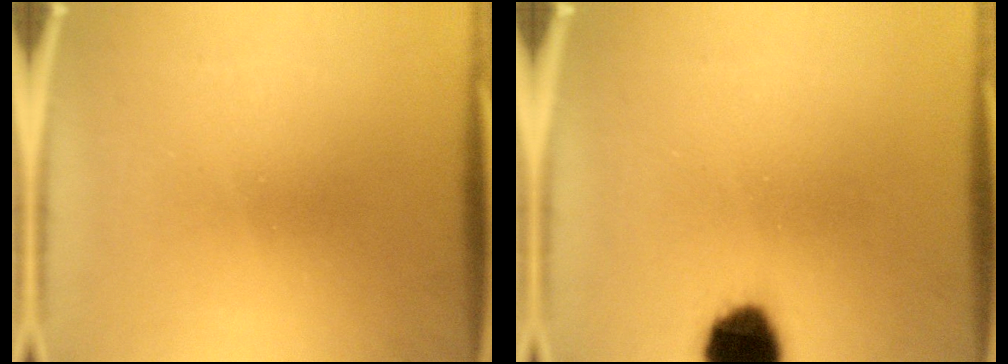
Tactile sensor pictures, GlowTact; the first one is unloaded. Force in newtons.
{"total": 11.1}